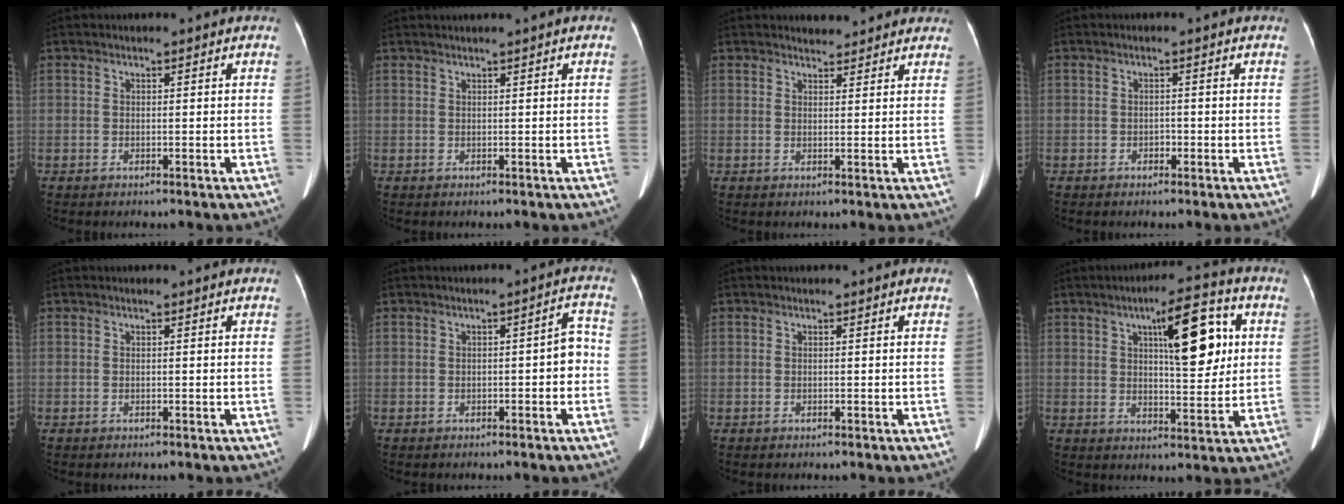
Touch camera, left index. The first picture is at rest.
{"total": 1.2, "force": [0.7, -0.3, 0.9], "torque": [-0.018, 0.011, 0.017]}
{"total": 4.3, "force": [4.0, 1.5, 0.7], "torque": [-0.004, 0.012, 0.045]}
{"total": 0.9, "force": [-0.5, 0.6, 0.5], "torque": [-0.006, 0.004, -0.008]}
{"total": 0.0}
{"total": 3.5, "force": [-0.8, 1.2, 3.1], "torque": [-0.029, 0.020, -0.012]}
{"total": 0.0}
{"total": 11.2, "force": [3.6, 3.2, 10.2], "torque": [-0.145, 0.016, 0.053]}